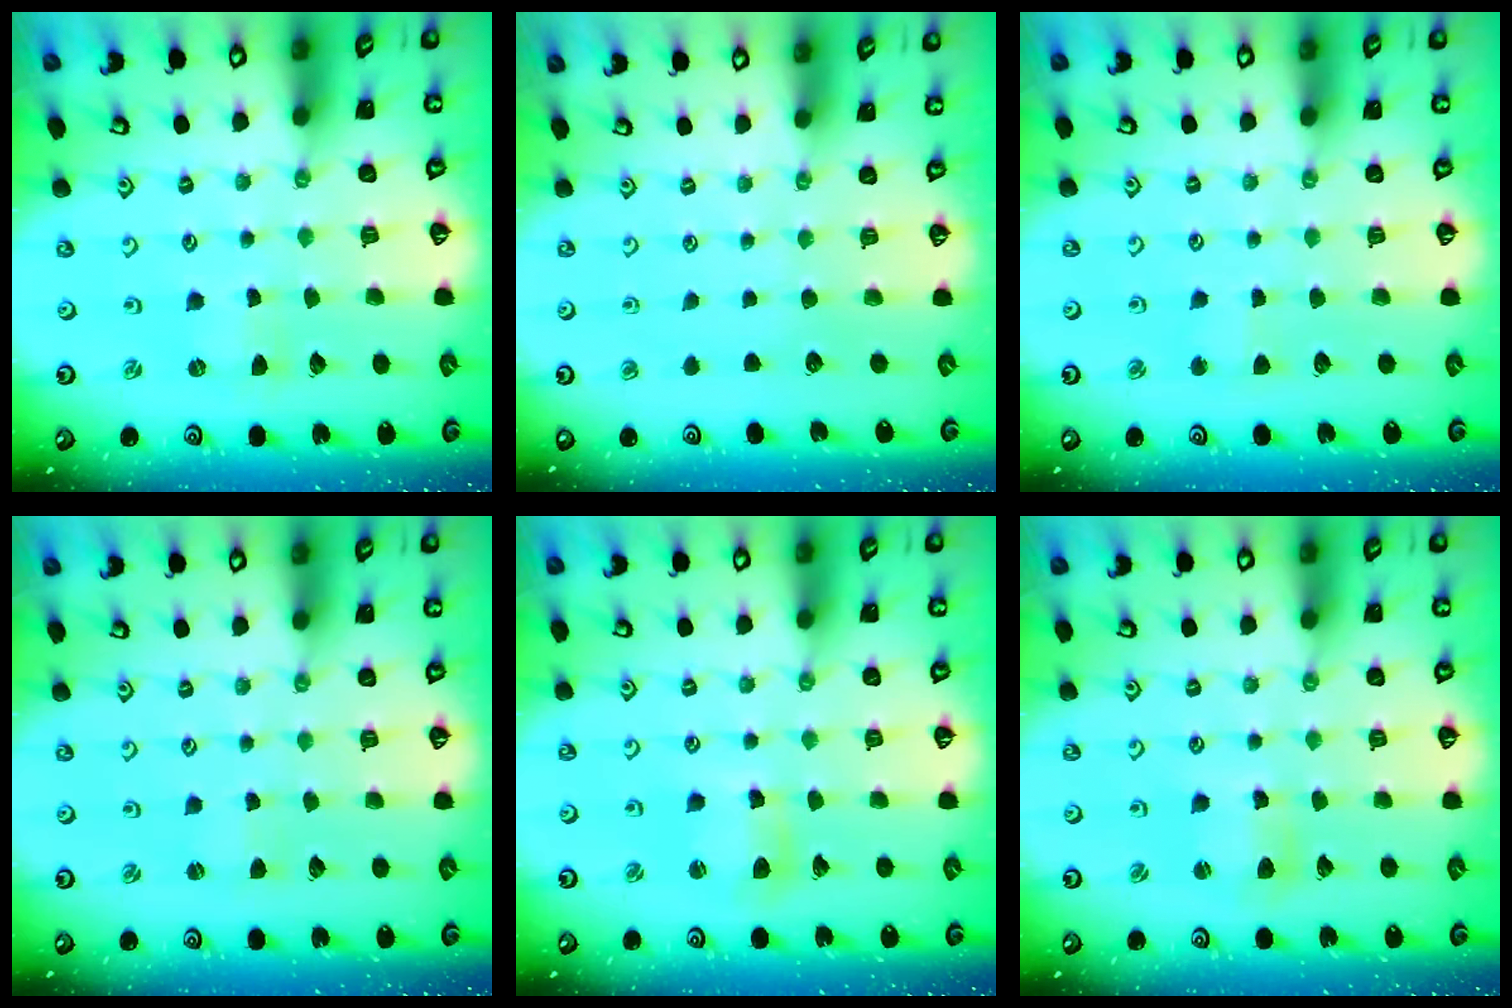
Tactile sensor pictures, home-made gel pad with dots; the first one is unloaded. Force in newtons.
{"total": 0.0}
{"total": 2.6, "press": 2.6, "slide": 0.2}
{"total": 1.2, "press": 1.2, "slide": 0.2}
{"total": 7.2, "press": 7.1, "slide": 1.1}
{"total": 4.8, "press": 4.7, "slide": 0.6}